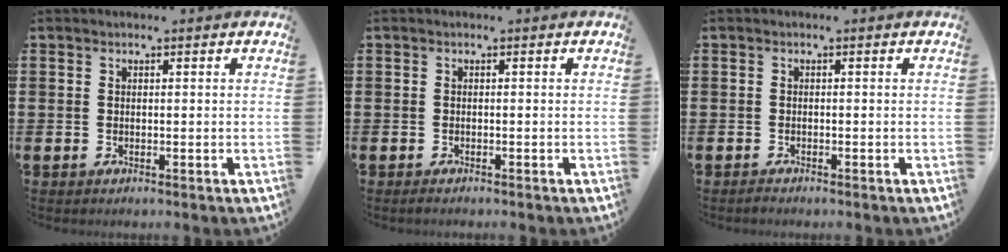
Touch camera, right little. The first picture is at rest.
{"total": 0.5, "force": [-0.4, 0.0, 0.3], "torque": [-0.005, -0.002, -0.008]}
{"total": 0.5, "force": [-0.5, 0.1, 0.2], "torque": [-0.005, -0.002, -0.009]}